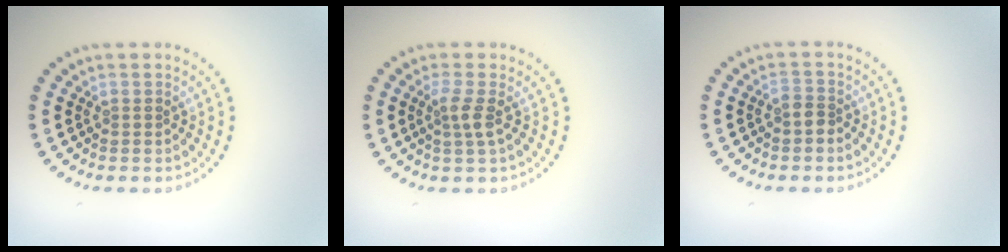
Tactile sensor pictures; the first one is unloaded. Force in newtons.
{"total": 1.9, "press": 1.4, "slide": 1.2}
{"total": 1.5, "press": 1.2, "slide": 0.8}